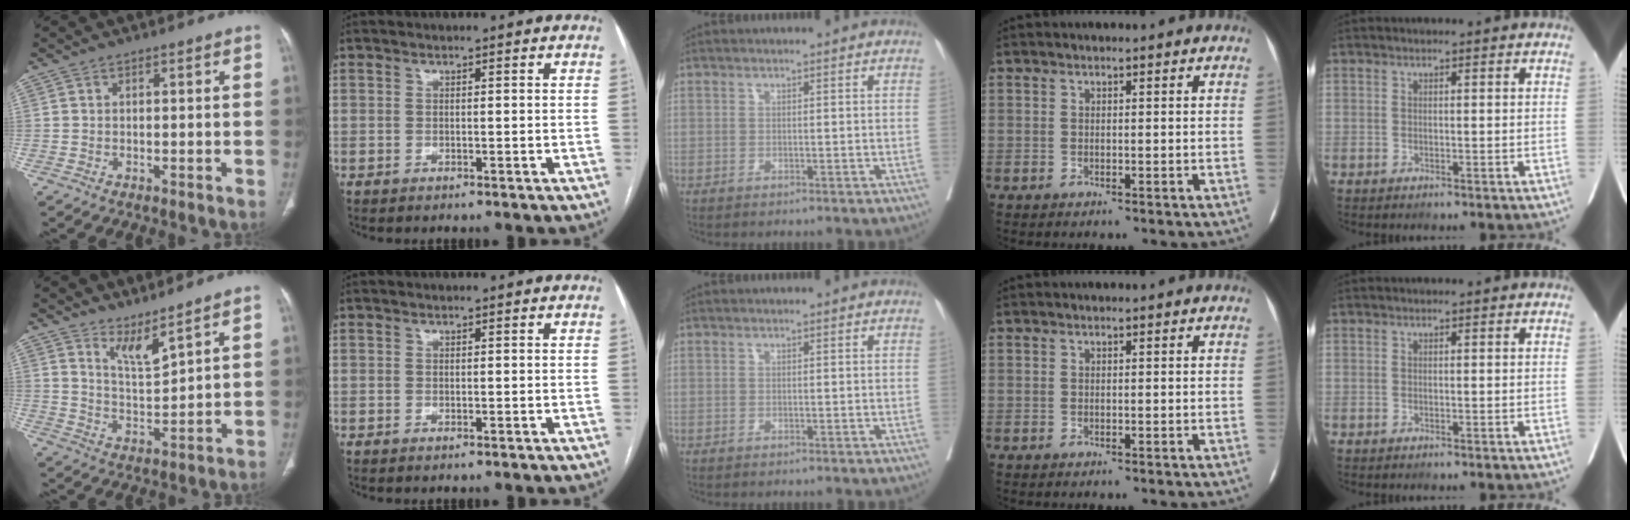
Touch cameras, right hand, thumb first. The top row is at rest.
{"thumb": {"total": 5.8, "force": [4.8, 0.8, 3.1], "torque": [-0.054, -0.057, 0.103]}}